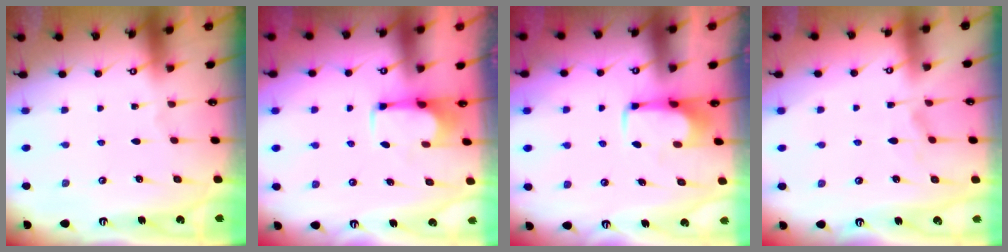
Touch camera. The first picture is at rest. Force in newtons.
{"total": 2.8, "press": 2.5, "slide": 1.1}
{"total": 2.1, "press": 2.1, "slide": 0.4}
{"total": 2.2, "press": 2.0, "slide": 1.0}